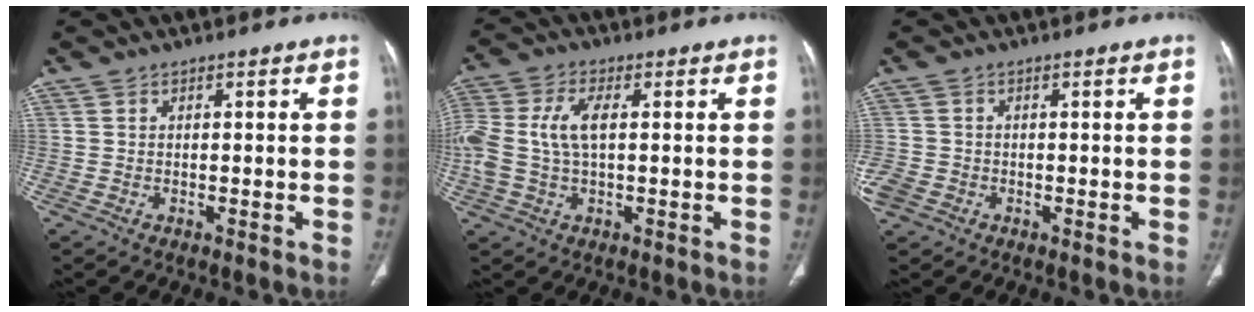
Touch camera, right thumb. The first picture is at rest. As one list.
[{"total": 10.6, "force": [0.8, 5.7, 9.0], "torque": [-0.222, 0.019, 0.017]}, {"total": 4.1, "force": [-1.7, 3.2, 2.0], "torque": [-0.057, 0.007, -0.030]}]